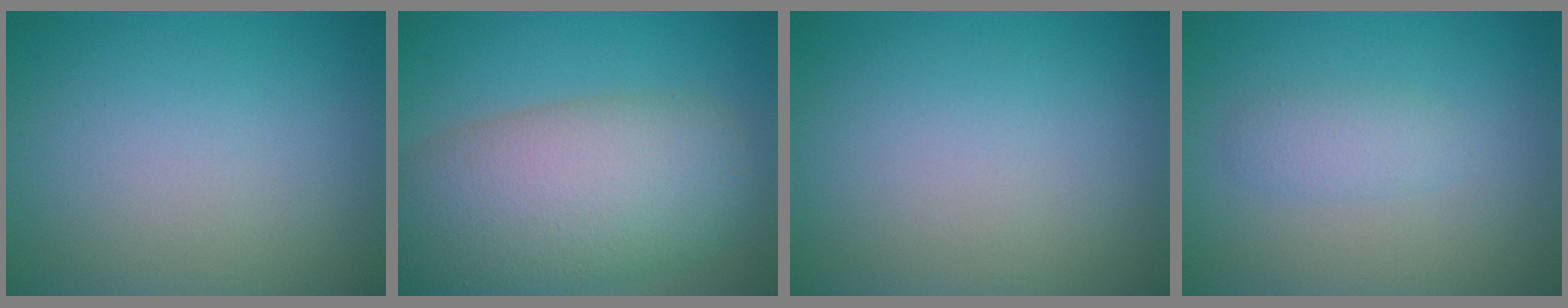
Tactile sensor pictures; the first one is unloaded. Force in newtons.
{"total": 11.1, "press": 11.0, "slide": 0.6}
{"total": 0.0}
{"total": 1.7, "press": 1.7, "slide": 0.1}